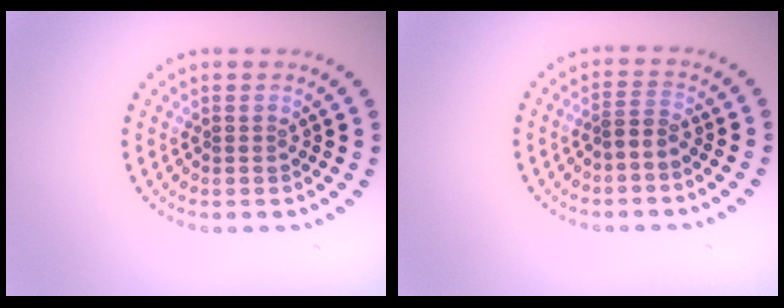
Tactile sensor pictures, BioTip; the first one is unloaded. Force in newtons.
{"total": 1.3, "press": 1.0, "slide": 0.8}